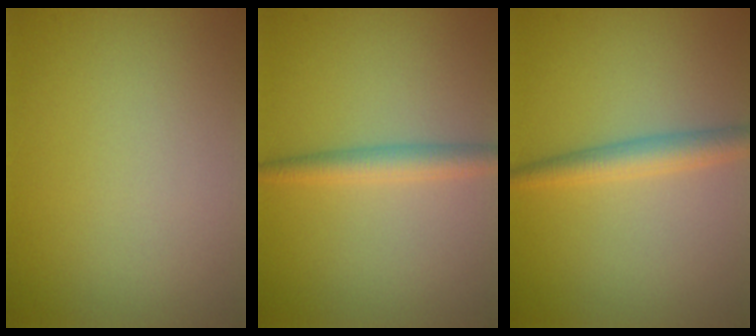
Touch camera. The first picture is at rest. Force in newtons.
{"total": 2.3, "press": 2.3, "slide": 0.0}
{"total": 2.7, "press": 2.7, "slide": 0.0}